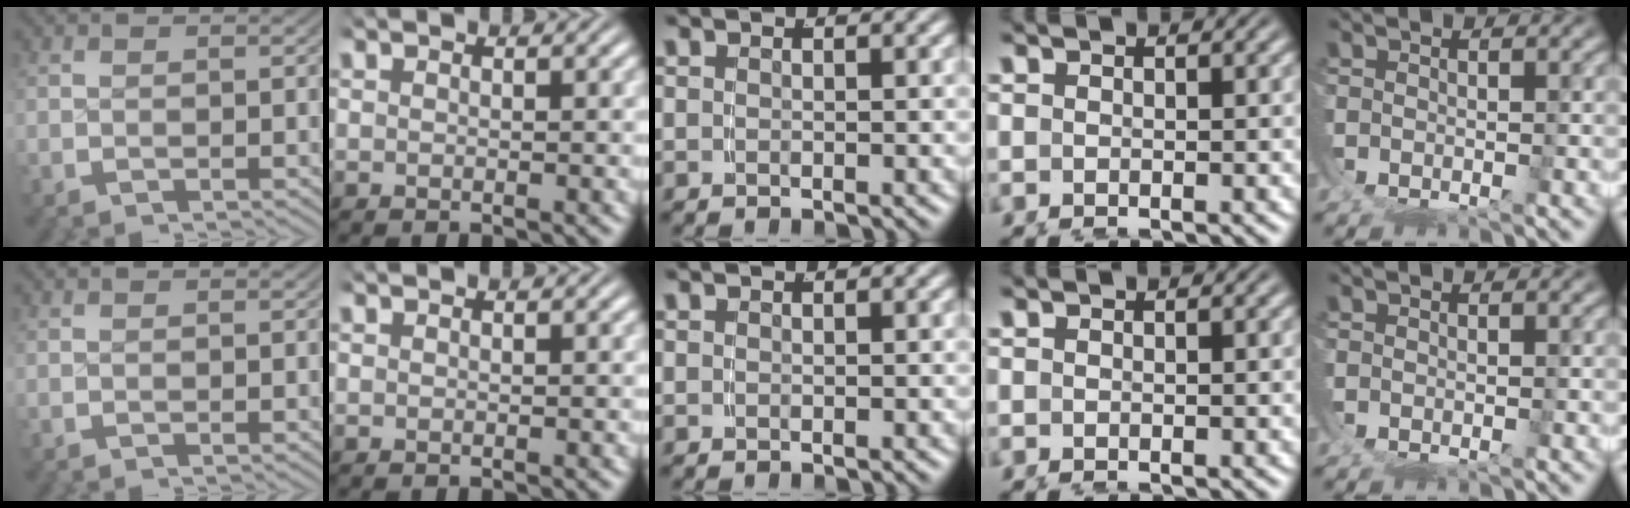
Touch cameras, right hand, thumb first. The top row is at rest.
{}